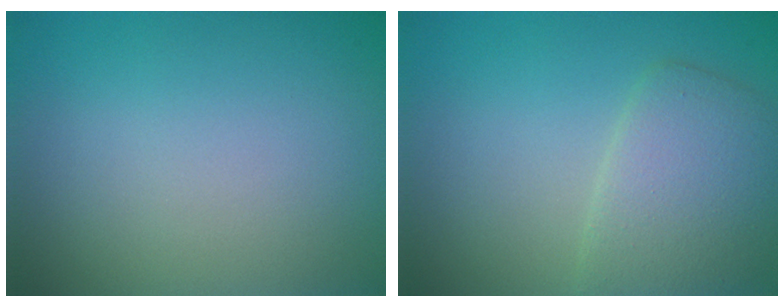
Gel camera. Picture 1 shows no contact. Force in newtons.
{"total": 4.0, "press": 3.9, "slide": 0.3}